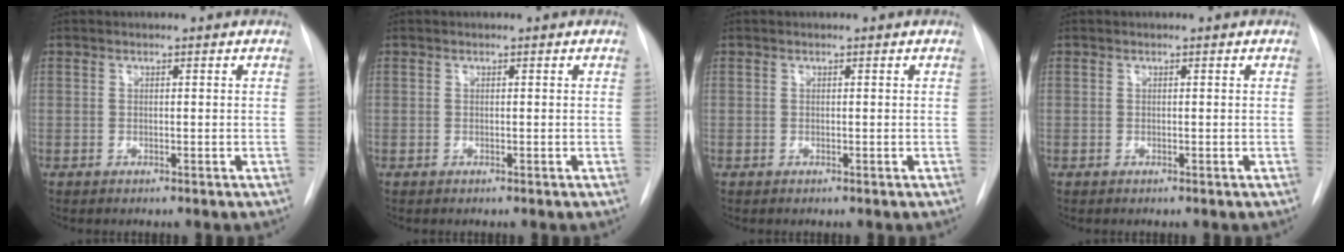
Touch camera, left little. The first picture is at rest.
{"total": 0.0}
{"total": 0.0}
{"total": 0.0}